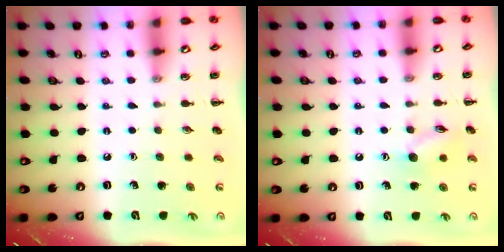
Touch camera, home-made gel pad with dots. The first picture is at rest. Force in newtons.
{"total": 8.7, "press": 8.7, "slide": 0.8}